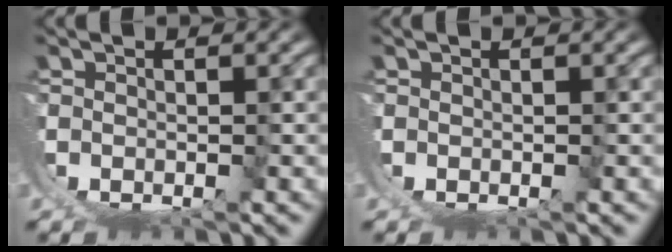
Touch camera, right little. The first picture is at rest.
{"total": 0.0}